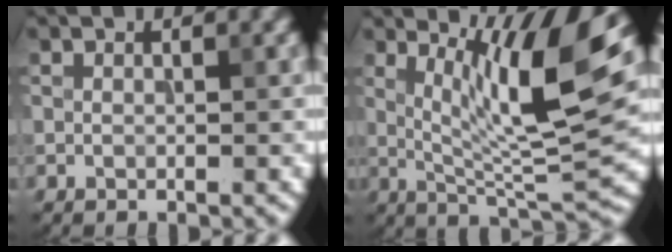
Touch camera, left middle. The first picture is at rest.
{"total": 10.5, "force": [3.5, 2.1, 9.7], "torque": [-0.149, -0.011, 0.067]}